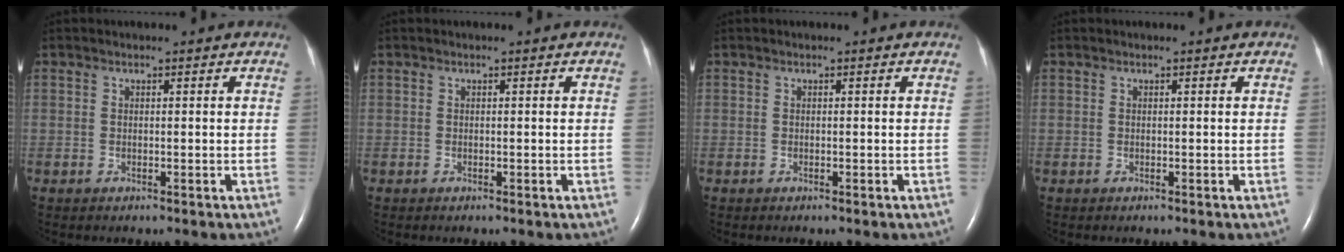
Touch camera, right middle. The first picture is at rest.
{"total": 0.0}
{"total": 0.0}
{"total": 0.0}